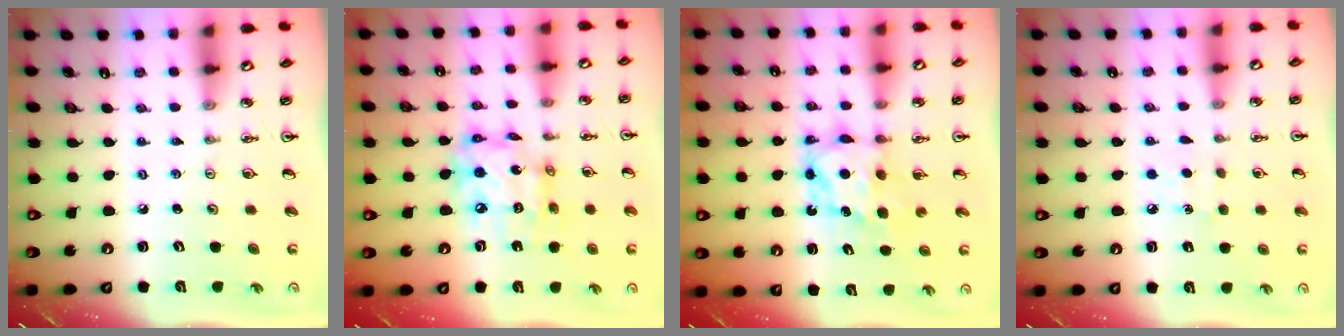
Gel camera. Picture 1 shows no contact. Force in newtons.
{"total": 13.6, "press": 13.5, "slide": 1.7}
{"total": 6.8, "press": 6.7, "slide": 0.6}
{"total": 4.6, "press": 4.6, "slide": 0.5}